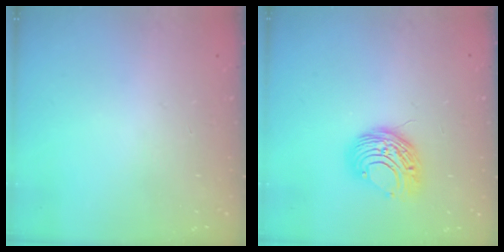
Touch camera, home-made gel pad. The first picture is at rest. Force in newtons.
{"total": 9.0, "press": 9.0, "slide": 0.5}